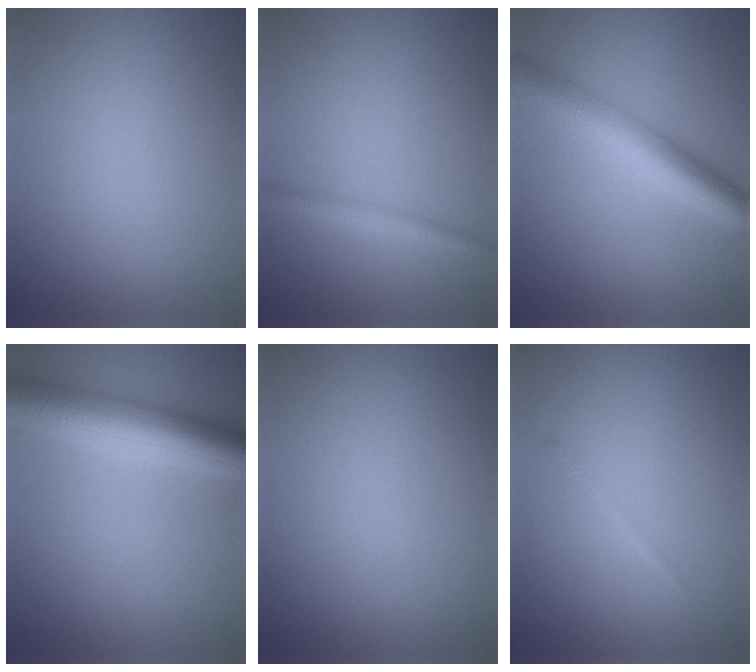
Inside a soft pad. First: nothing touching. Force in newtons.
{"total": 1.7, "press": 1.7, "slide": 0.0}
{"total": 6.5, "press": 6.5, "slide": 0.2}
{"total": 7.5, "press": 7.5, "slide": 0.1}
{"total": 0.0}
{"total": 0.7, "press": 0.7, "slide": 0.0}